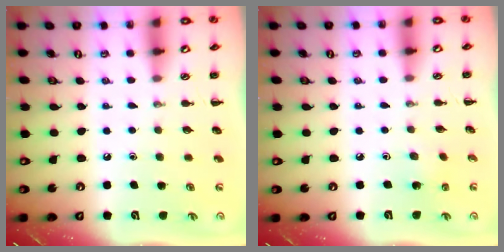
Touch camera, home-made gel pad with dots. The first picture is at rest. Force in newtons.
{"total": 1.4, "press": 1.3, "slide": 0.5}